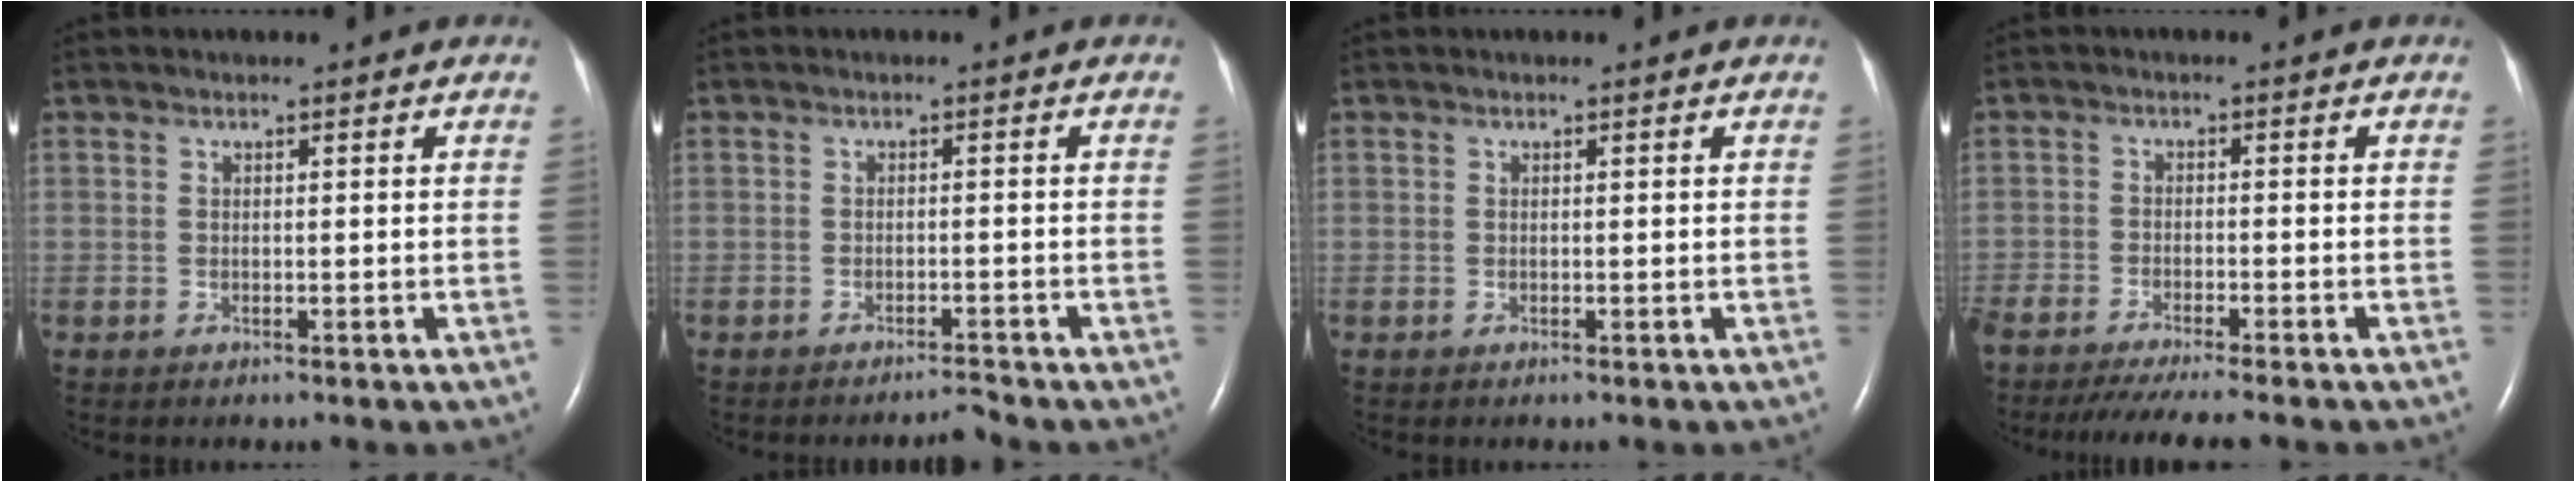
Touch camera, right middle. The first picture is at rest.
{"total": 1.7, "force": [-1.6, -0.4, 0.1], "torque": [-0.002, -0.008, -0.024]}
{"total": 0.0}
{"total": 10.1, "force": [-8.8, 0.3, 5.0], "torque": [-0.063, -0.025, -0.137]}